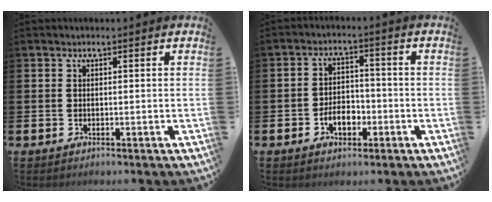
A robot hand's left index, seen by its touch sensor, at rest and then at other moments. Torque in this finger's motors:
{"motor_torque": [0.41, -0.14, 0.10, 0.07]}